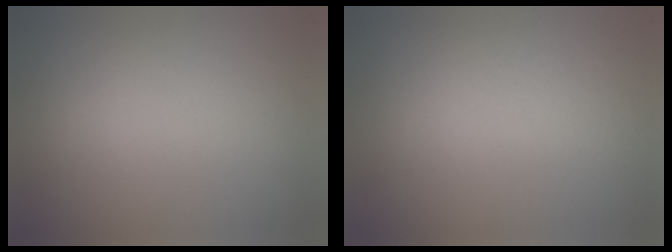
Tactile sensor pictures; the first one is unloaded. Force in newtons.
{"total": 2.0}